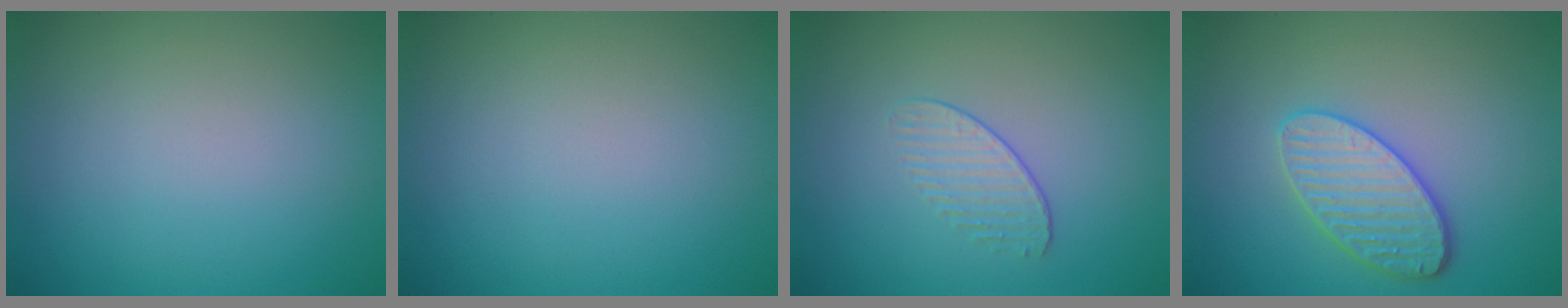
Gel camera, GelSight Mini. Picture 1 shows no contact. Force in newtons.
{"total": 0.0}
{"total": 1.3, "press": 0.7, "slide": 1.1}
{"total": 3.8, "press": 3.5, "slide": 1.4}